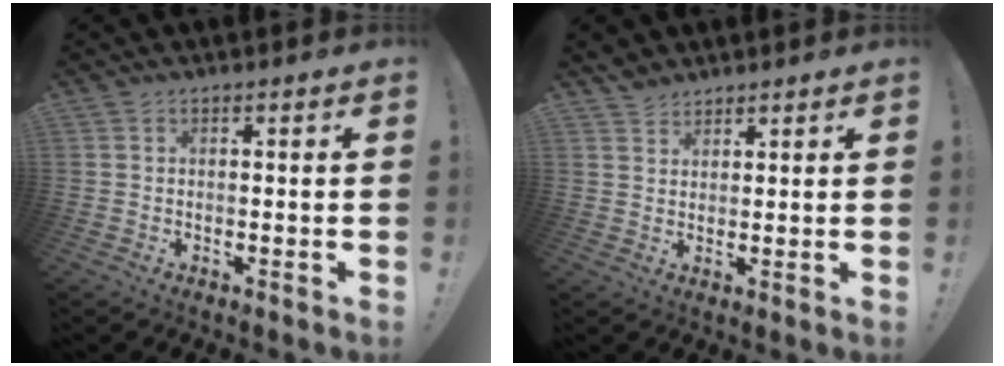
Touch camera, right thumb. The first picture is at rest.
{"total": 3.4, "force": [3.0, 1.6, 0.4], "torque": [-0.006, -0.019, 0.057]}